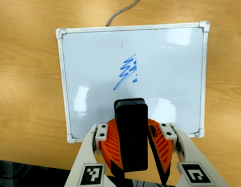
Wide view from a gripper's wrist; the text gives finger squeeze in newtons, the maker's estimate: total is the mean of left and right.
{"total": 8.6, "left": 9.3, "right": 7.8}